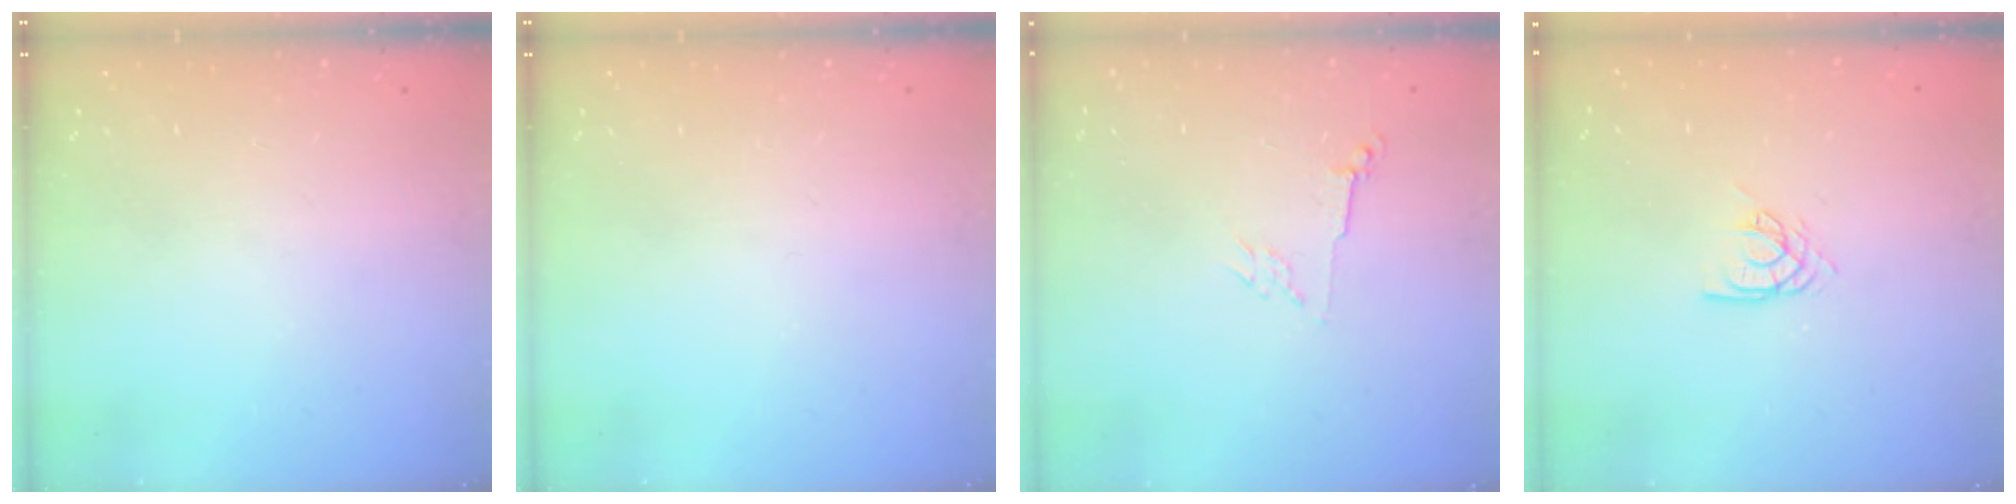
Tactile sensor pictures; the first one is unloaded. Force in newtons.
{"total": 0.0}
{"total": 2.8, "press": 2.7, "slide": 0.6}
{"total": 6.0, "press": 6.0, "slide": 0.5}